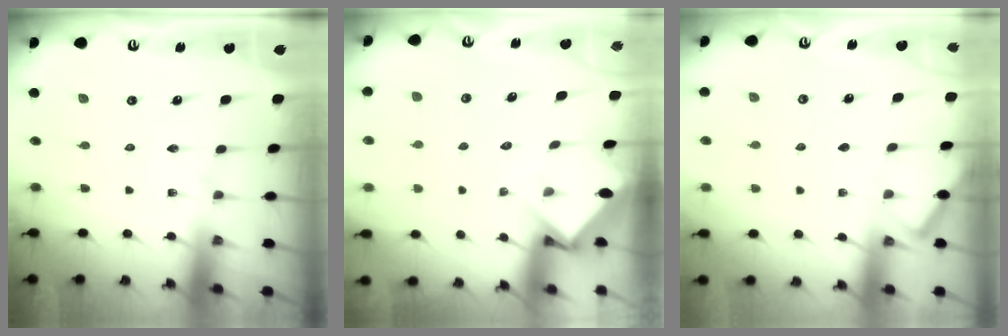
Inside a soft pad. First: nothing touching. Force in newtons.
{"total": 3.6, "press": 3.6, "slide": 0.2}
{"total": 2.7, "press": 2.6, "slide": 0.3}